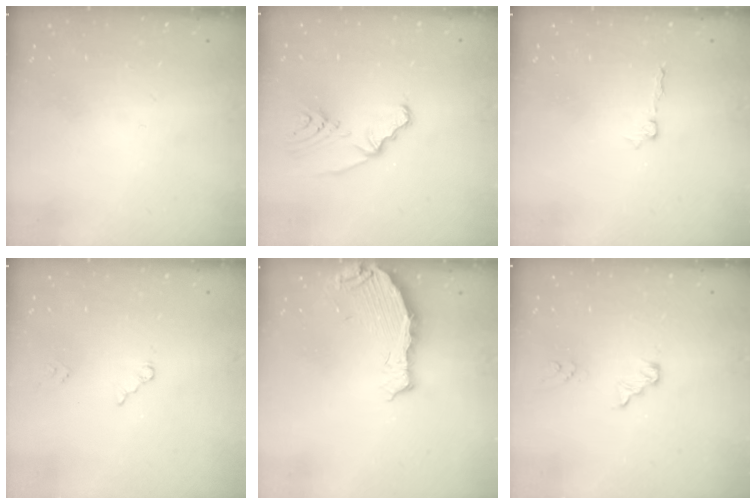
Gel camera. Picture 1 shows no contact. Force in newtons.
{"total": 6.8, "press": 5.7, "slide": 3.7}
{"total": 3.7, "press": 3.7, "slide": 0.4}
{"total": 3.7, "press": 3.7, "slide": 0.4}
{"total": 6.8, "press": 6.0, "slide": 3.3}
{"total": 5.9, "press": 5.9, "slide": 0.5}